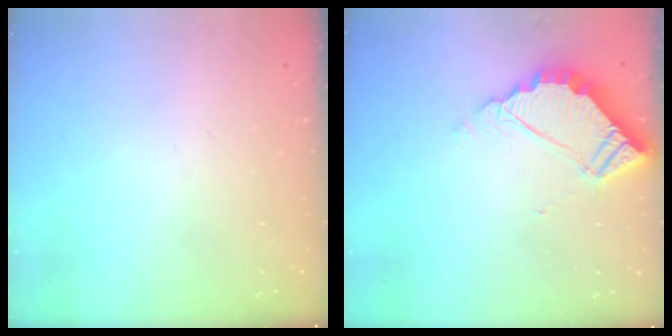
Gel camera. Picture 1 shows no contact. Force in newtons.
{"total": 5.5, "press": 5.5, "slide": 0.4}